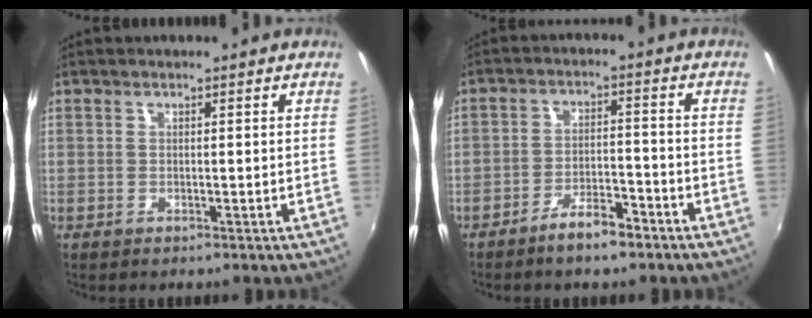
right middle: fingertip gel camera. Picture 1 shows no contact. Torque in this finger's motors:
{"motor_torque": [1.12, -1.02, 0.19, 0.03]}